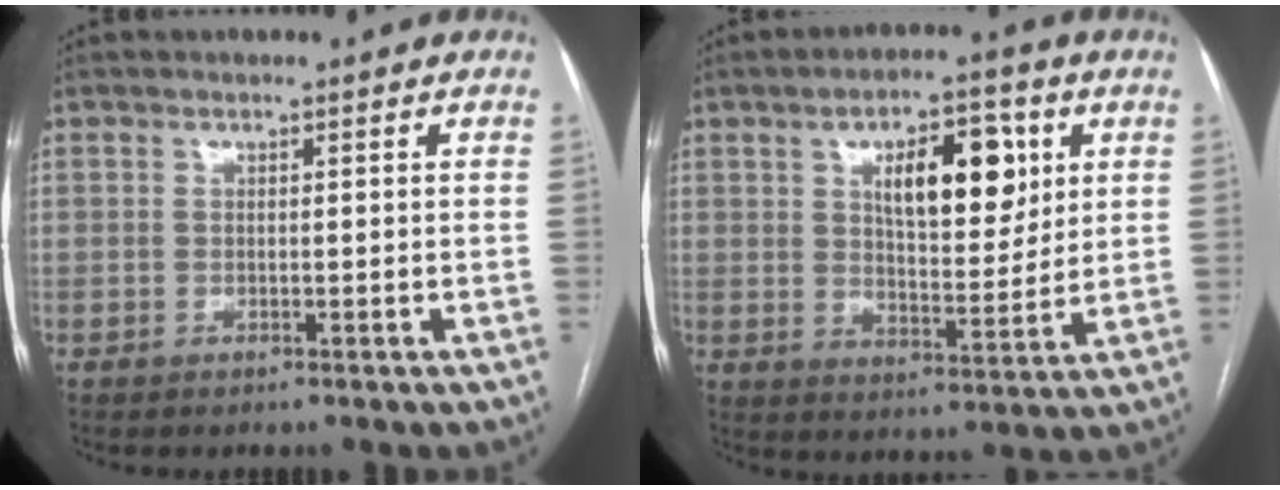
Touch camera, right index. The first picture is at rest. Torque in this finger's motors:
{"motor_torque": [0.97, 0.80, 0.33, 0.07]}